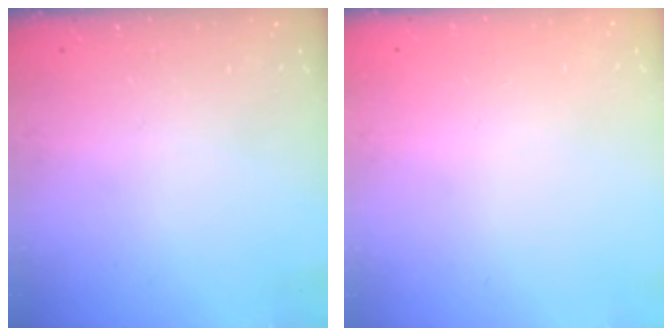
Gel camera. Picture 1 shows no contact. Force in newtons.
{"total": 0.0}